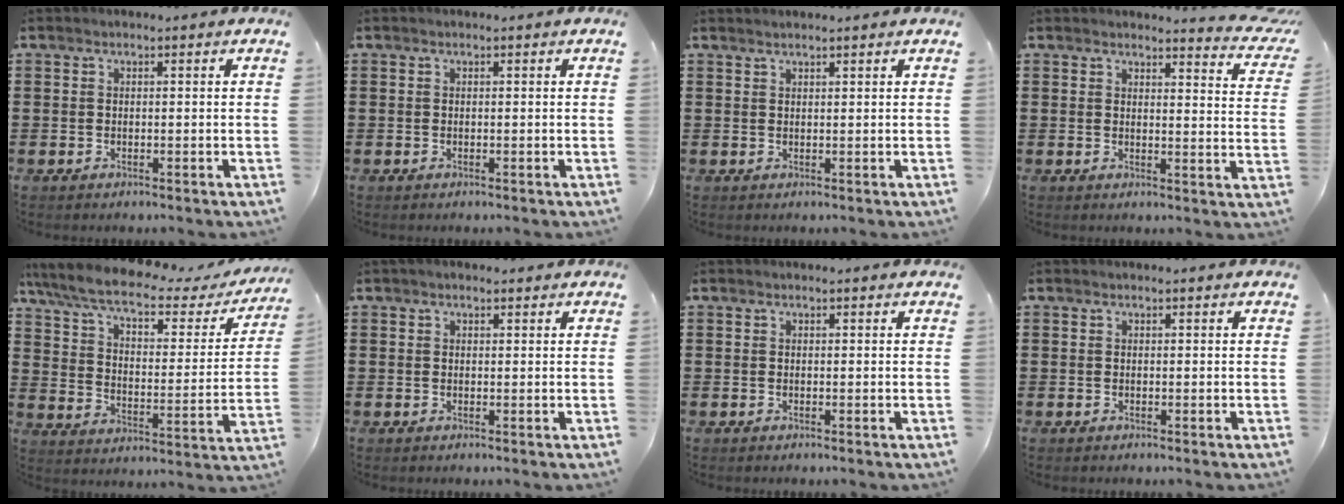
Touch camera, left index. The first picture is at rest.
{"total": 0.0}
{"total": 0.8, "force": [0.8, -0.1, 0.1], "torque": [-0.002, -0.002, 0.016]}
{"total": 3.3, "force": [3.1, 0.1, 1.0], "torque": [-0.017, -0.021, 0.053]}
{"total": 8.0, "force": [5.9, 1.8, 5.1], "torque": [-0.121, -0.027, 0.097]}
{"total": 0.8, "force": [0.6, 0.5, 0.1], "torque": [-0.004, 0.005, 0.011]}
{"total": 0.0}
{"total": 0.0}